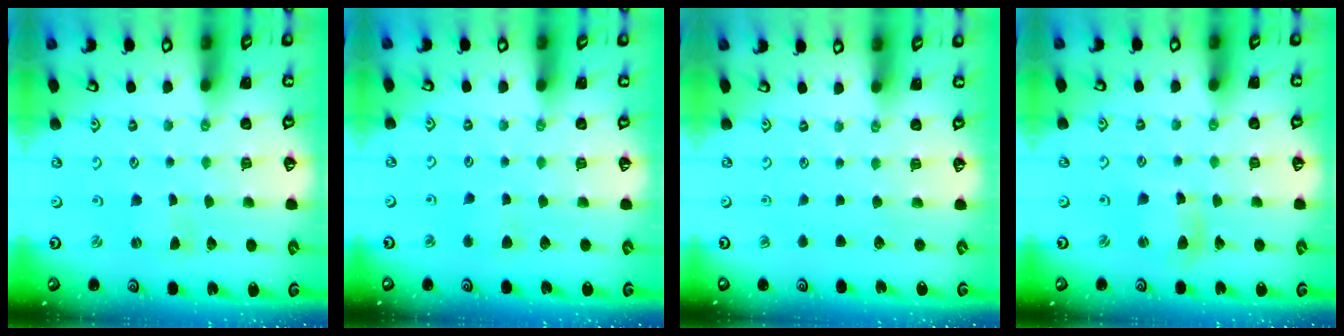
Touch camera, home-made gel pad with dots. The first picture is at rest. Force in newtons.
{"total": 2.8, "press": 2.7, "slide": 0.4}
{"total": 0.0}
{"total": 3.7, "press": 3.7, "slide": 0.4}